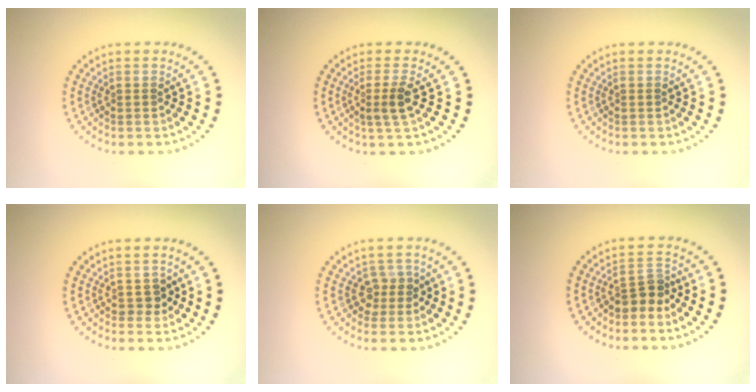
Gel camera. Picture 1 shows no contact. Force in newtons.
{"total": 2.2, "press": 1.7, "slide": 1.3}
{"total": 0.0}
{"total": 1.1, "press": 1.0, "slide": 0.4}
{"total": 1.9, "press": 1.4, "slide": 1.2}
{"total": 2.3, "press": 1.8, "slide": 1.4}